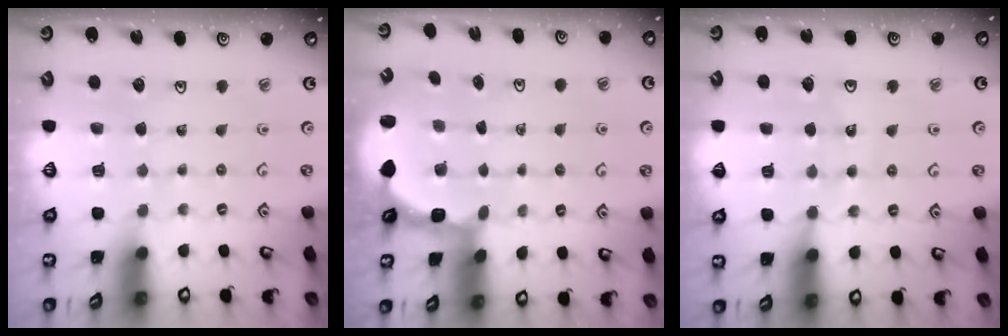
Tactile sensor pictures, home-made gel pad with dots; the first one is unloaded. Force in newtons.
{"total": 2.9, "press": 2.5, "slide": 1.4}
{"total": 9.5, "press": 9.3, "slide": 2.1}